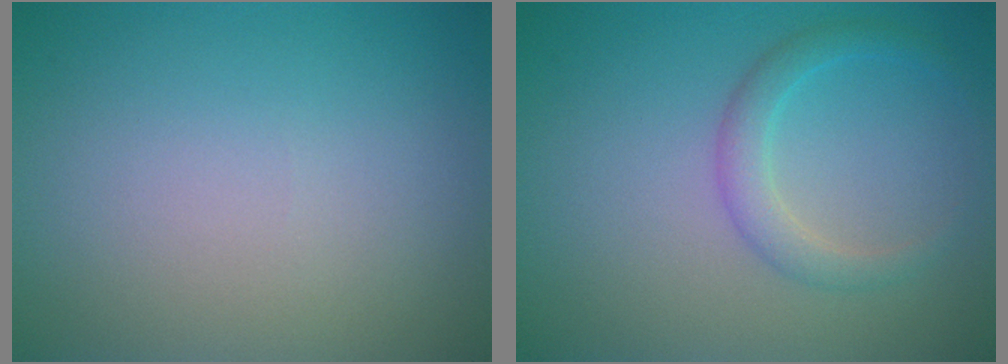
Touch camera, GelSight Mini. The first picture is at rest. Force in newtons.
{"total": 2.2, "press": 2.2, "slide": 0.0}